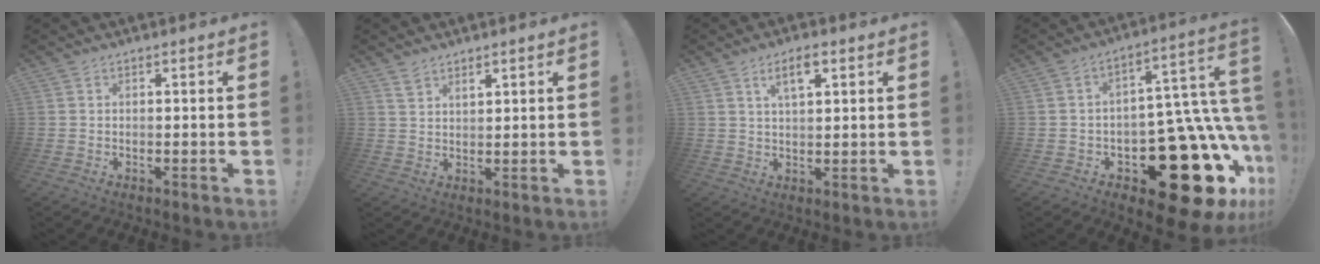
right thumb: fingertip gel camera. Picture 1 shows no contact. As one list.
[{"total": 3.4, "force": [2.8, 1.5, 1.2], "torque": [-0.020, -0.014, 0.052]}, {"total": 5.4, "force": [2.7, 2.0, 4.3], "torque": [-0.071, -0.003, 0.044]}, {"total": 29.6, "force": [-10.9, 15.9, 22.5], "torque": [-0.236, 0.050, -0.135]}]